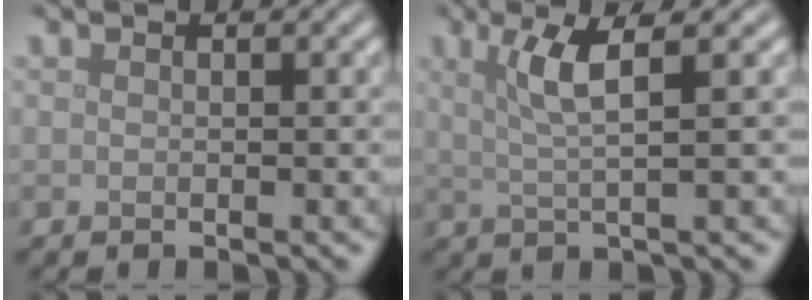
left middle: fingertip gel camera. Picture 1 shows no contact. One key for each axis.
{"total": 3.7, "fx": 1.2, "fy": 0.7, "fz": 3.4, "tx": -0.061, "ty": 0.002, "tz": 0.025}